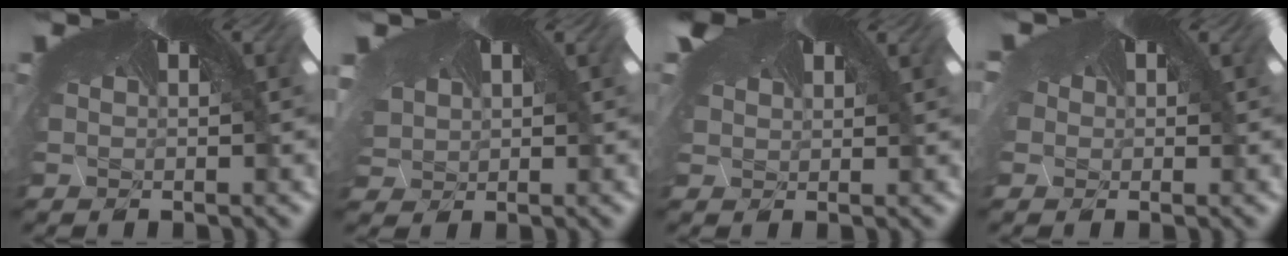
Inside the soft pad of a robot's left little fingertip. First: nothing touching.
{"total": 2.7, "force": [-0.9, 2.3, 1.1], "torque": [-0.052, -0.005, 0.005]}
{"total": 2.5, "force": [1.4, 1.5, 1.4], "torque": [-0.047, 0.010, 0.024]}
{"total": 2.1, "force": [-0.1, 1.5, 1.4], "torque": [-0.047, 0.008, 0.002]}